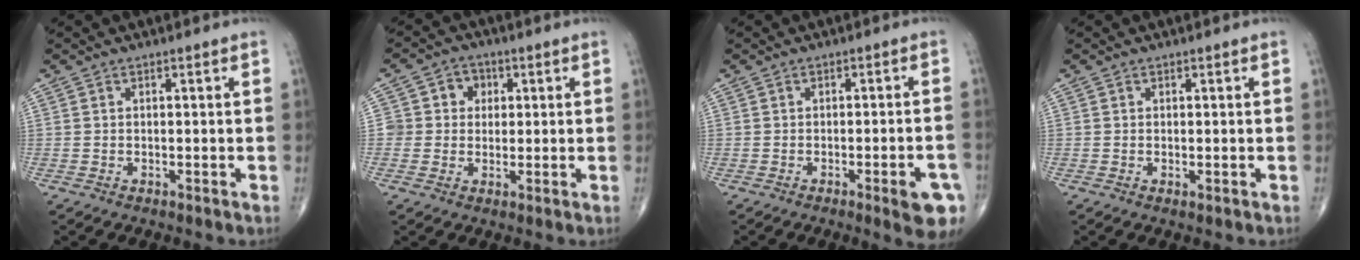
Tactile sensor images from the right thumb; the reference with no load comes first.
{"total": 5.3, "force": [0.9, 5.1, 1.2], "torque": [0.022, 0.007, 0.008]}
{"total": 7.2, "force": [-3.3, 1.7, 6.2], "torque": [-0.064, 0.007, -0.036]}
{"total": 0.5, "force": [0.0, 0.2, 0.4], "torque": [-0.012, -0.004, 0.000]}